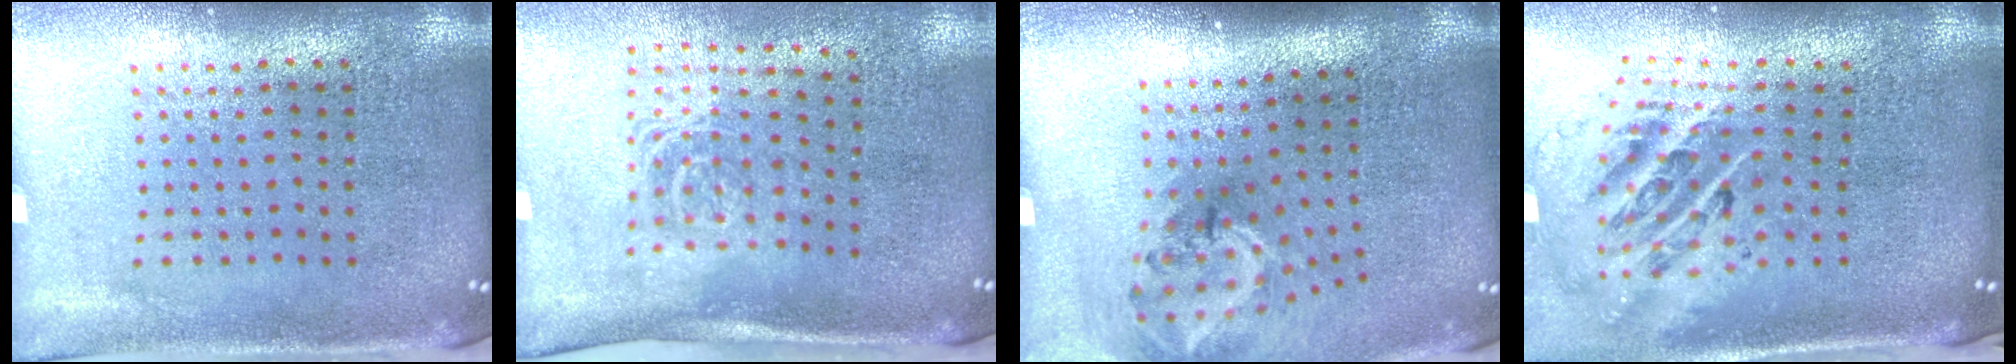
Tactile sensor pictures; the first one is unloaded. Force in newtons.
{"total": 1.5, "press": 1.1, "slide": 1.0}
{"total": 1.9, "press": 1.3, "slide": 1.5}
{"total": 2.7, "press": 1.8, "slide": 1.9}